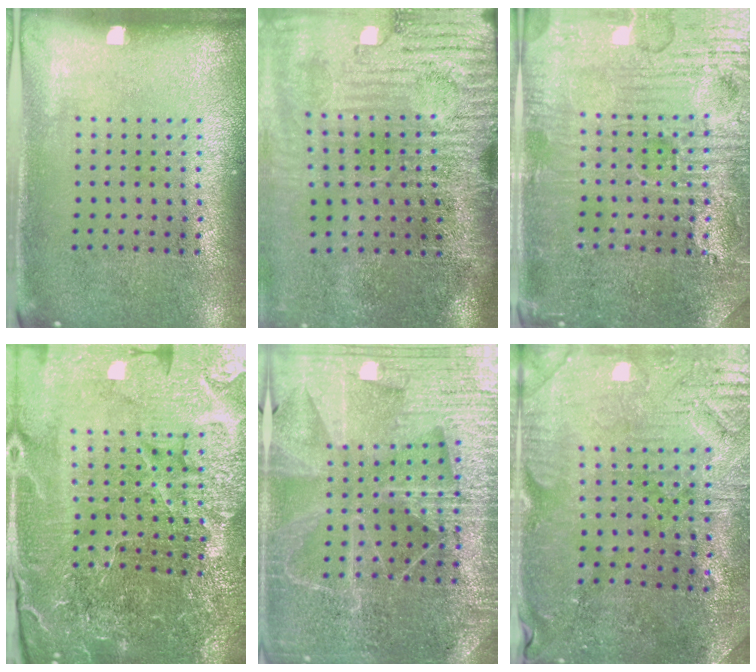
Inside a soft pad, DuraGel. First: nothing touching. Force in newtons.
{"total": 4.8, "press": 4.0, "slide": 2.6}
{"total": 5.0, "press": 4.9, "slide": 1.1}
{"total": 6.2, "press": 5.5, "slide": 2.9}
{"total": 4.9, "press": 4.5, "slide": 2.0}
{"total": 1.2, "press": 1.1, "slide": 0.4}